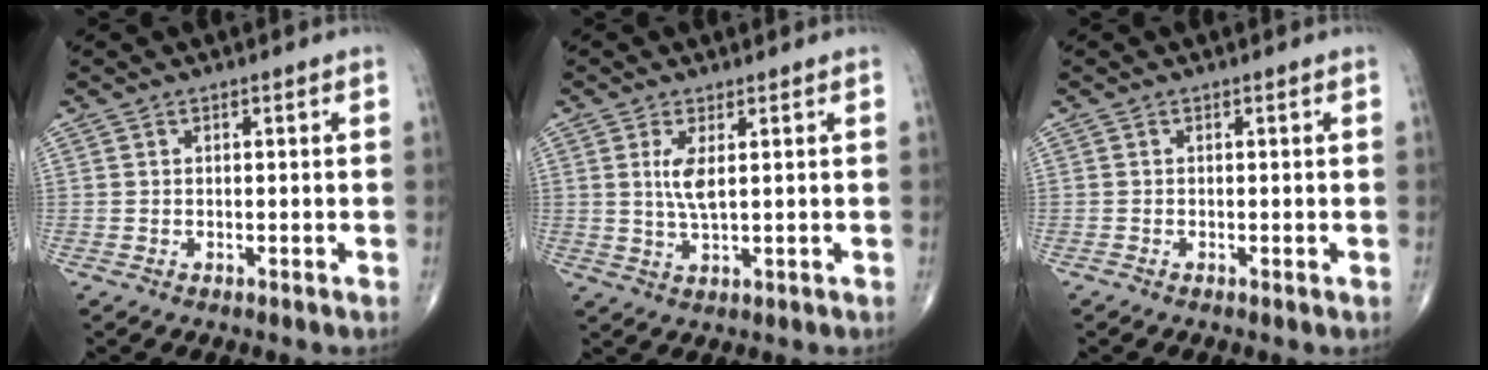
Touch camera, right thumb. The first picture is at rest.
{"total": 4.1, "force": [1.1, 1.1, 3.8], "torque": [-0.084, -0.012, 0.026]}
{"total": 0.0}